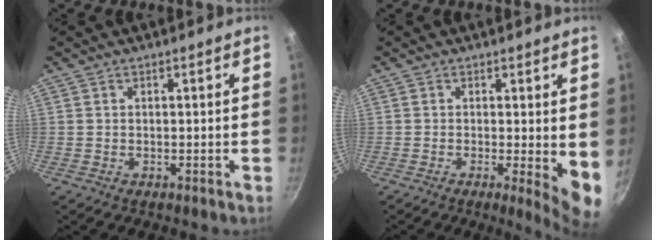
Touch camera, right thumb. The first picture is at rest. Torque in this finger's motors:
{"motor_torque": [-0.10, 0.87, 0.13, -0.11, 0.16]}